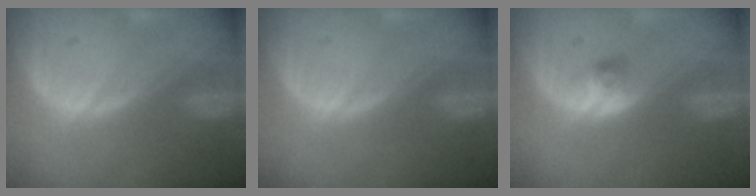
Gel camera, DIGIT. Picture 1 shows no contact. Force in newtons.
{"total": 0.0}
{"total": 2.2, "press": 2.2, "slide": 0.3}